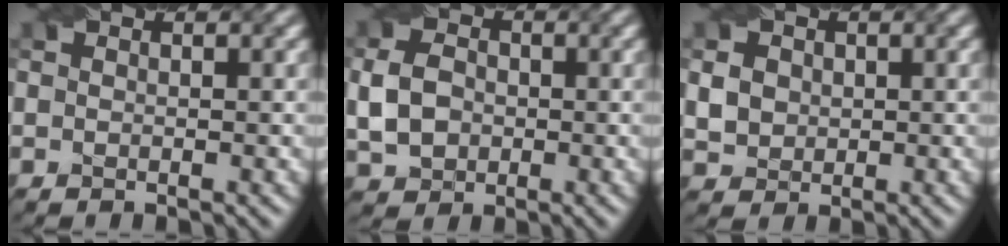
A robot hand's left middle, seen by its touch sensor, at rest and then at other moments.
{"total": 4.0, "force": [-0.6, 3.2, 2.3], "torque": [-0.054, 0.003, -0.015]}
{"total": 2.8, "force": [0.2, 2.5, 1.3], "torque": [-0.040, 0.002, 0.008]}